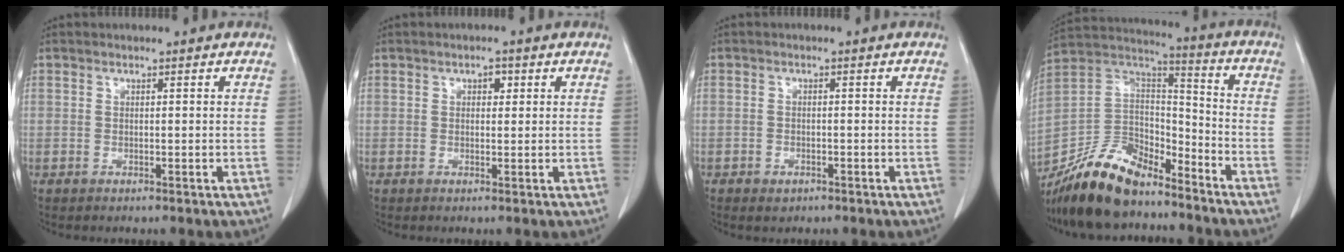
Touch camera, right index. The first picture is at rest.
{"total": 1.5, "force": [0.6, 0.9, 1.1], "torque": [-0.014, 0.003, 0.007]}
{"total": 1.7, "force": [-1.0, 1.1, 0.7], "torque": [-0.011, 0.002, -0.008]}
{"total": 17.4, "force": [-14.2, 6.2, 7.9], "torque": [-0.150, 0.024, -0.263]}